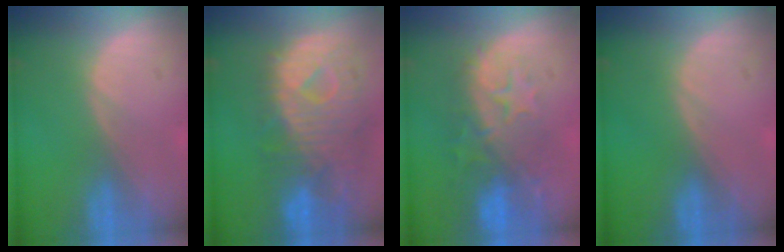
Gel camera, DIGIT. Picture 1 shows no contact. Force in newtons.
{"total": 12.1, "press": 10.5, "slide": 6.1}
{"total": 10.1, "press": 8.7, "slide": 5.1}
{"total": 0.0}